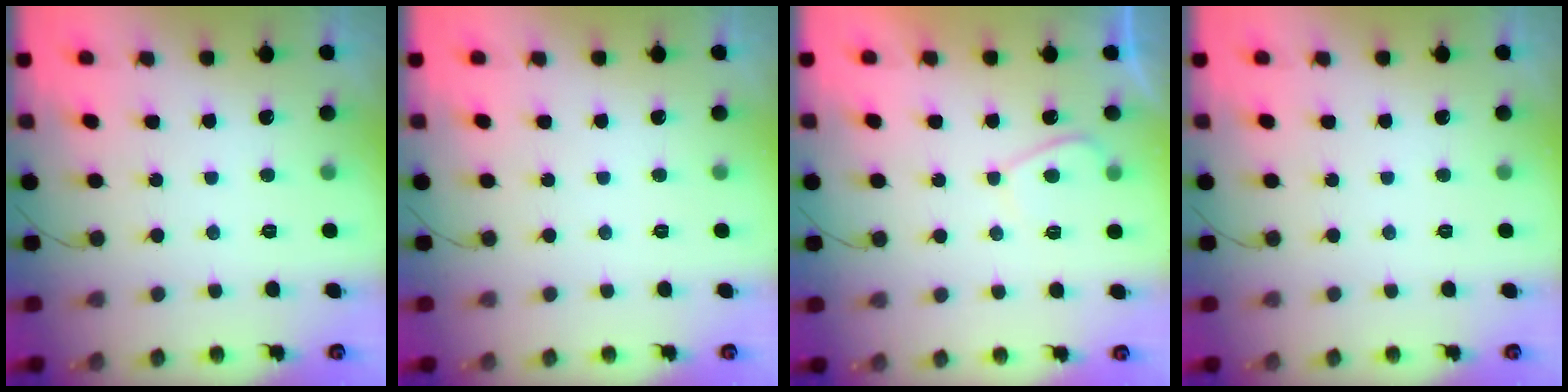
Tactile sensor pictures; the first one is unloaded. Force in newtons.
{"total": 0.0}
{"total": 3.1, "press": 3.1, "slide": 0.7}
{"total": 0.0}